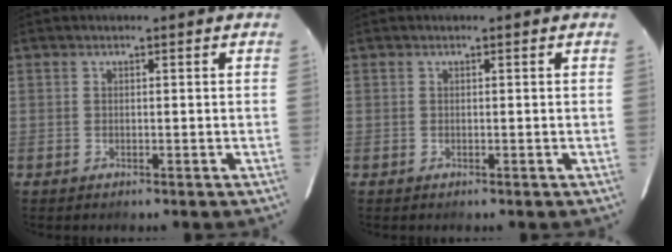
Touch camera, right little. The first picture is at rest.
{"total": 0.0}